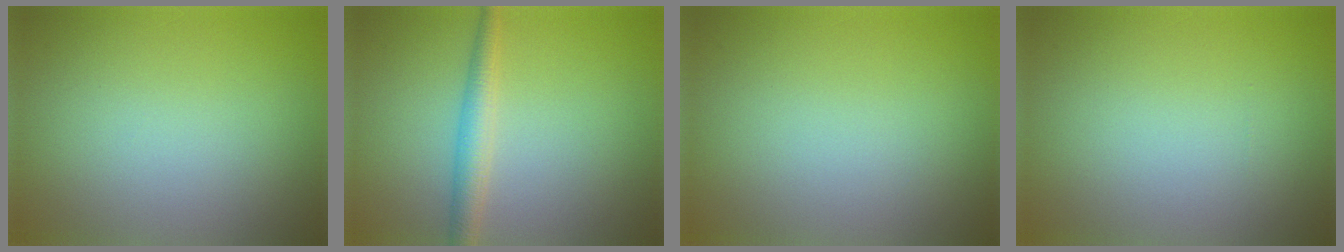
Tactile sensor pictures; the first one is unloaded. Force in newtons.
{"total": 2.6, "press": 2.6, "slide": 0.0}
{"total": 0.0}
{"total": 0.0}